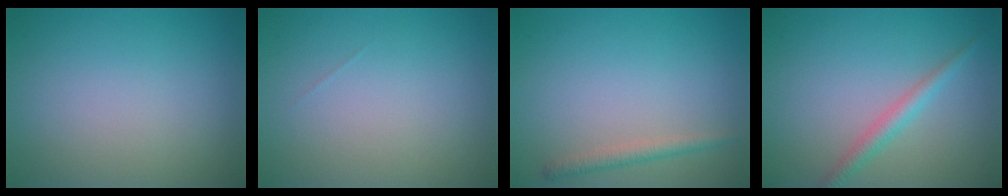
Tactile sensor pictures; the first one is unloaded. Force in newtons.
{"total": 0.0}
{"total": 1.5, "press": 1.5, "slide": 0.1}
{"total": 2.0, "press": 2.0, "slide": 0.0}